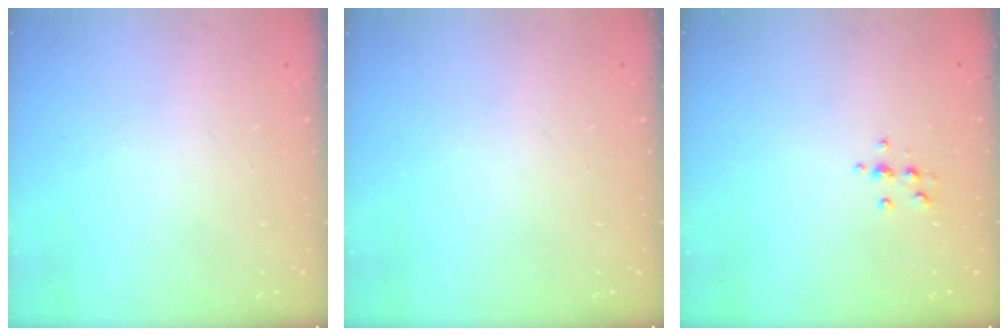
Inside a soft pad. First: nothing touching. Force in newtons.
{"total": 0.0}
{"total": 5.4, "press": 5.1, "slide": 1.7}